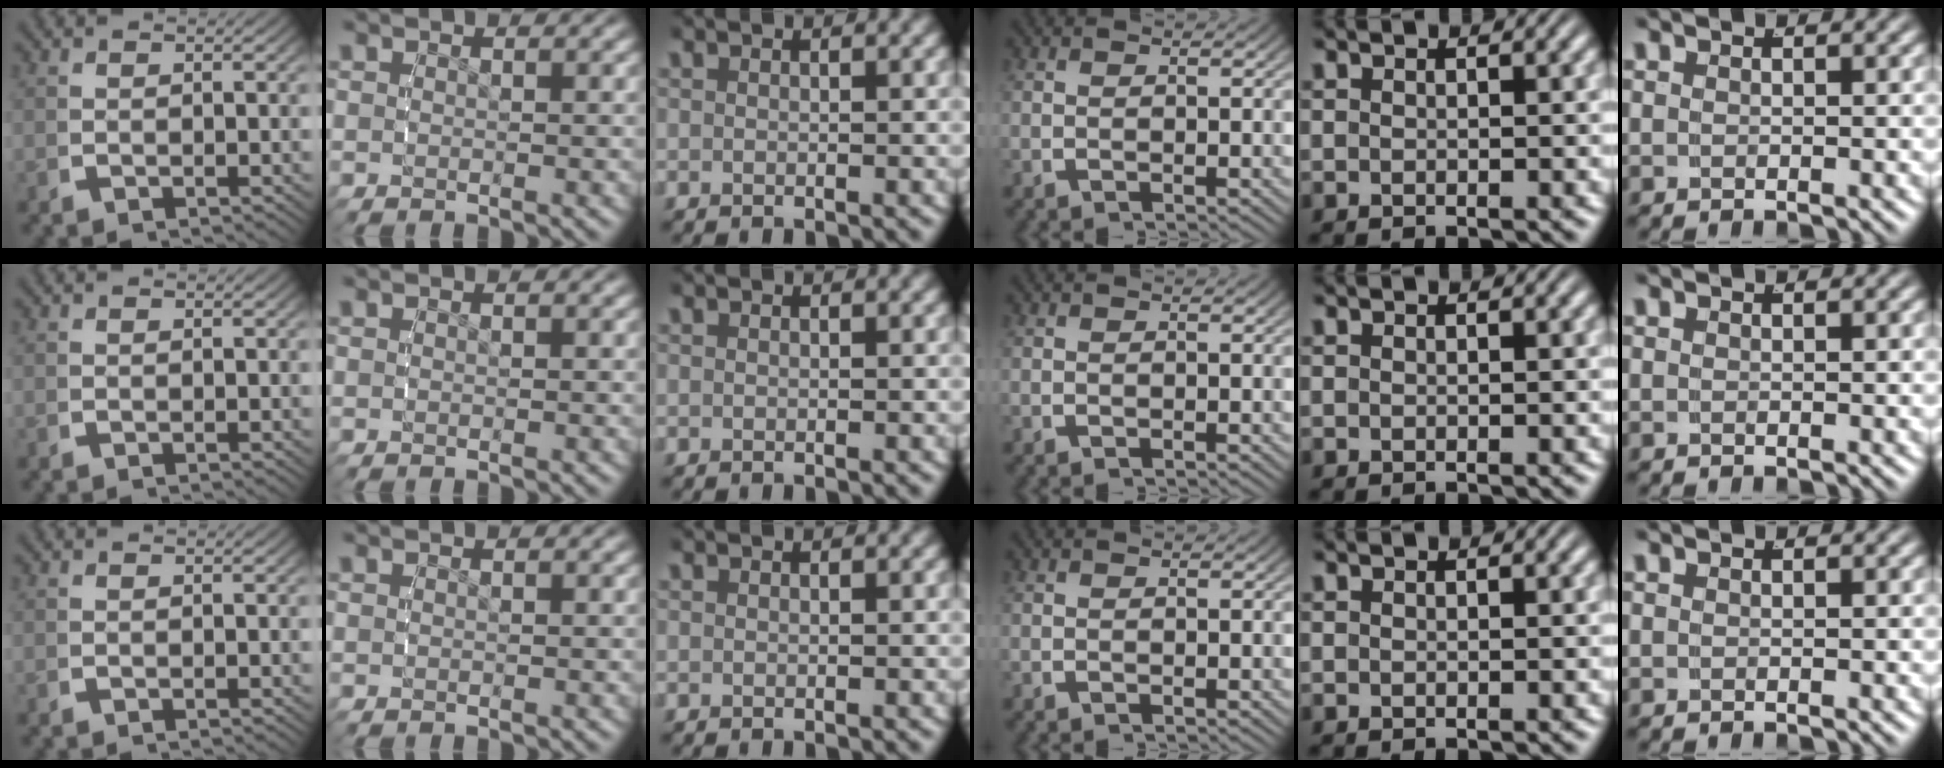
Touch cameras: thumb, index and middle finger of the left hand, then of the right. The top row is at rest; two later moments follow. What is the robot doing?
{"motion": "reach", "object": "pencil case"}